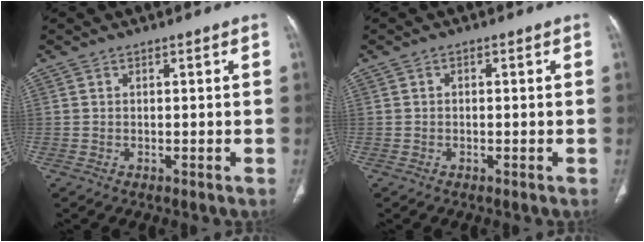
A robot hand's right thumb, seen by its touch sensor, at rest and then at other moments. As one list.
[{"total": 0.5, "force": [-0.1, 0.4, 0.4], "torque": [-0.001, 0.001, -0.007]}]